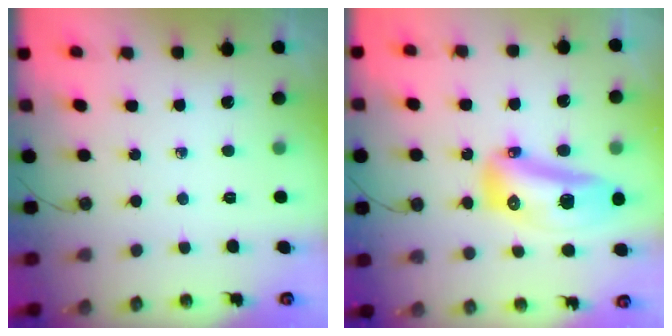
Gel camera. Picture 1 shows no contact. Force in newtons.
{"total": 16.0, "press": 15.9, "slide": 1.8}